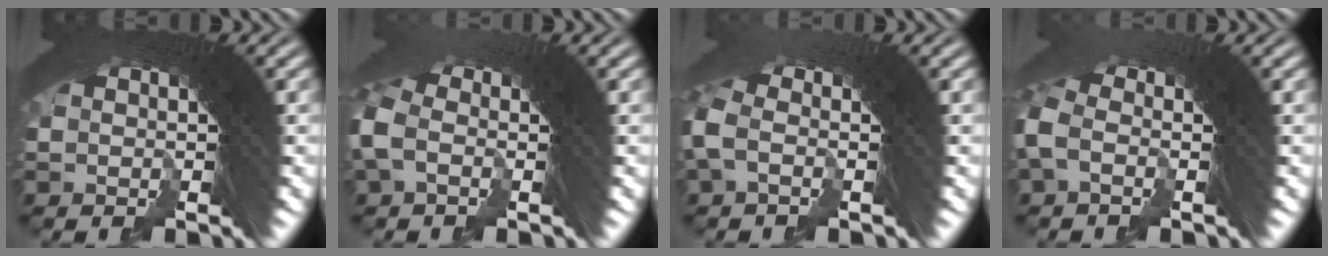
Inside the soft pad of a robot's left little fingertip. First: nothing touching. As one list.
[{"total": 1.3, "force": [-0.6, 0.8, 0.9], "torque": [-0.022, 0.012, -0.018]}, {"total": 1.2, "force": [-0.8, 0.0, 0.9], "torque": [-0.020, 0.009, -0.019]}, {"total": 1.3, "force": [-0.9, 0.4, 0.9], "torque": [-0.021, 0.010, -0.024]}]